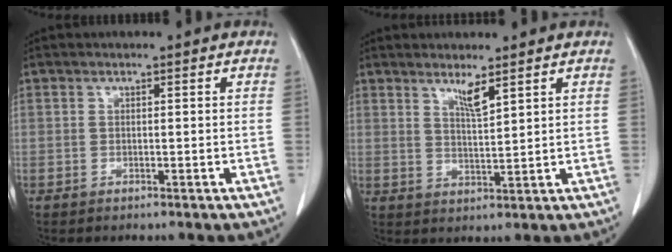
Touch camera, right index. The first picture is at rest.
{"total": 3.3, "force": [2.4, -0.1, 2.3], "torque": [-0.045, -0.013, 0.047]}